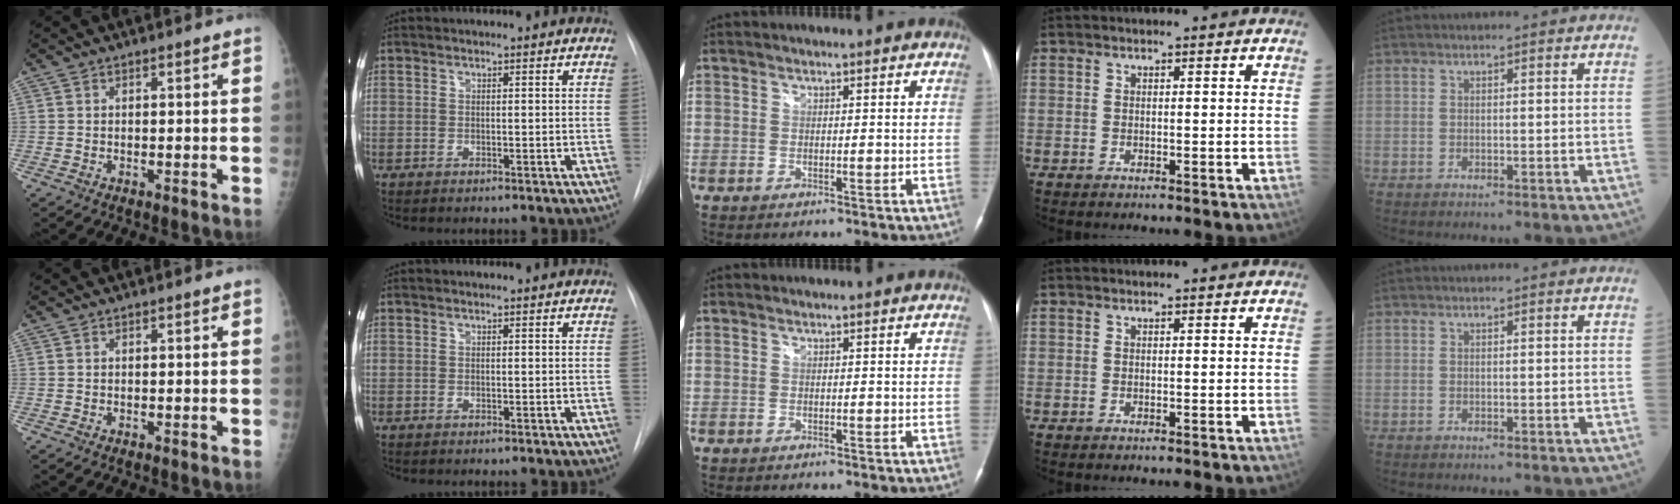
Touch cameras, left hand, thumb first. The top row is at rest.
{}